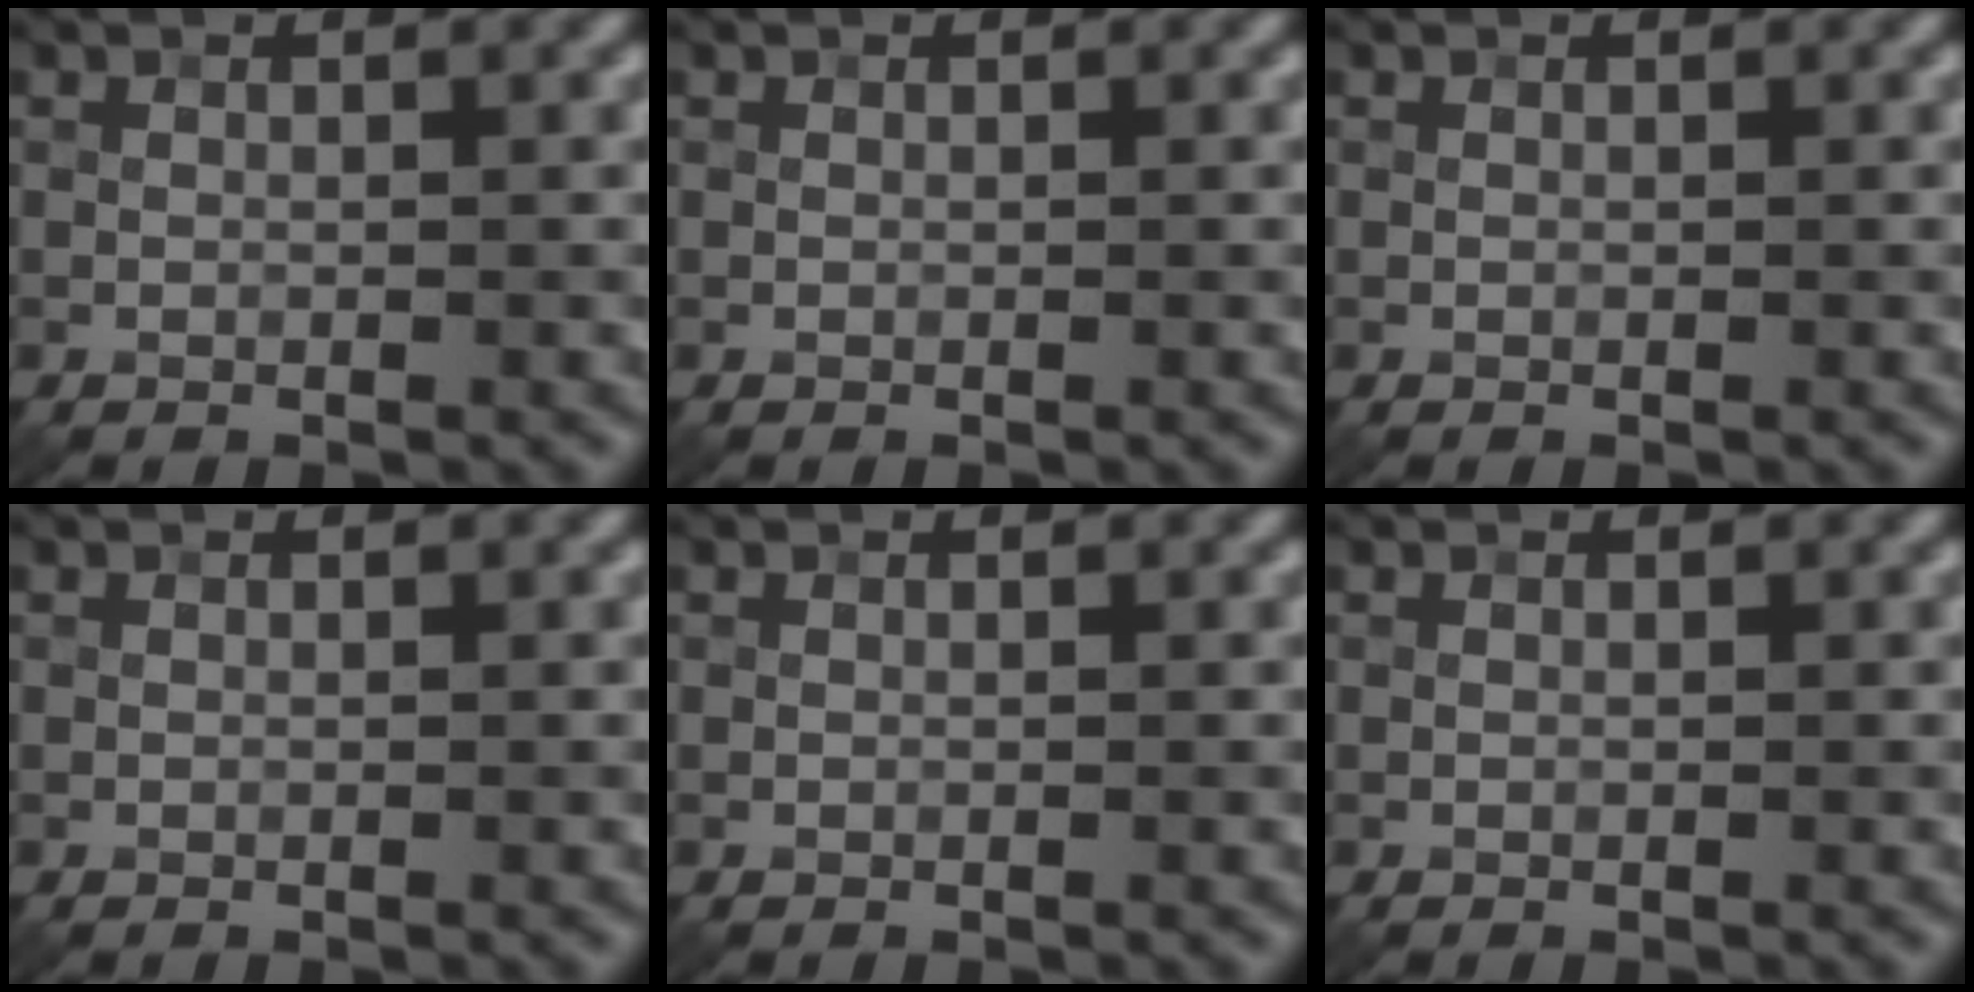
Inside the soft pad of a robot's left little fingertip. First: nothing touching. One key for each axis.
{"total": 0.0}
{"total": 0.0}
{"total": 0.0}
{"total": 0.0}
{"total": 0.0}